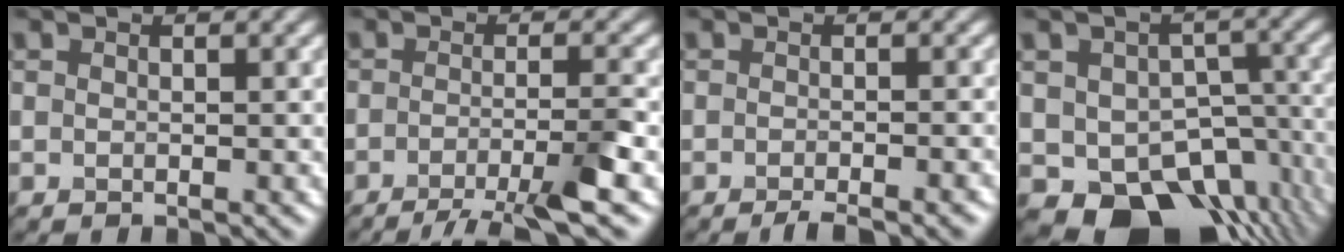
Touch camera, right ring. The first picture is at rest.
{"total": 5.2, "force": [-2.9, 0.9, 4.3], "torque": [-0.056, -0.003, -0.059]}
{"total": 3.4, "force": [-2.4, 0.6, 2.4], "torque": [-0.029, 0.000, -0.040]}
{"total": 12.8, "force": [-5.5, 8.7, 7.7], "torque": [-0.088, -0.027, -0.069]}